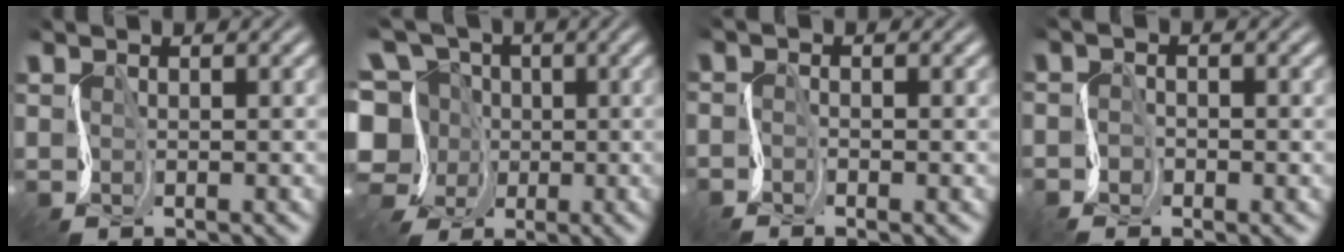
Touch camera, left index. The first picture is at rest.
{"total": 9.0, "force": [-4.9, 7.1, 2.6], "torque": [-0.059, 0.000, -0.098]}
{"total": 1.5, "force": [-1.5, -0.4, -0.1], "torque": [0.019, -0.010, -0.039]}
{"total": 1.9, "force": [-1.9, 0.4, 0.1], "torque": [0.013, -0.012, -0.034]}